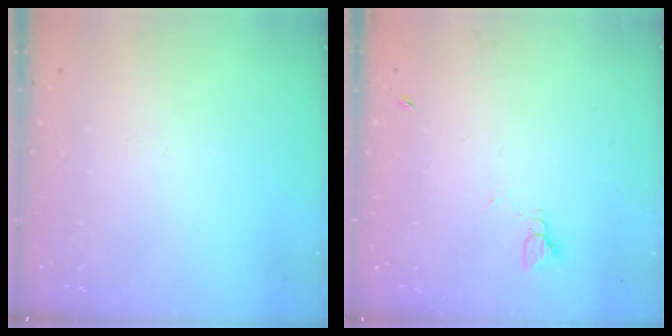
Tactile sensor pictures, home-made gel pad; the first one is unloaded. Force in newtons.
{"total": 2.3, "press": 2.3, "slide": 0.3}